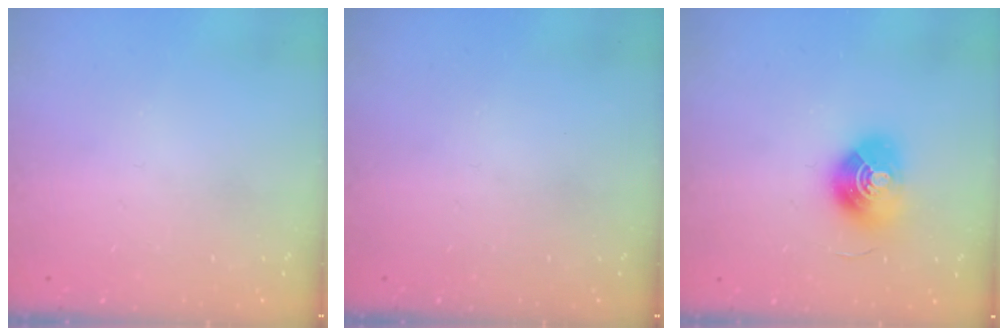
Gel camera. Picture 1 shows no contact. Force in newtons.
{"total": 0.0}
{"total": 10.4, "press": 10.4, "slide": 0.3}